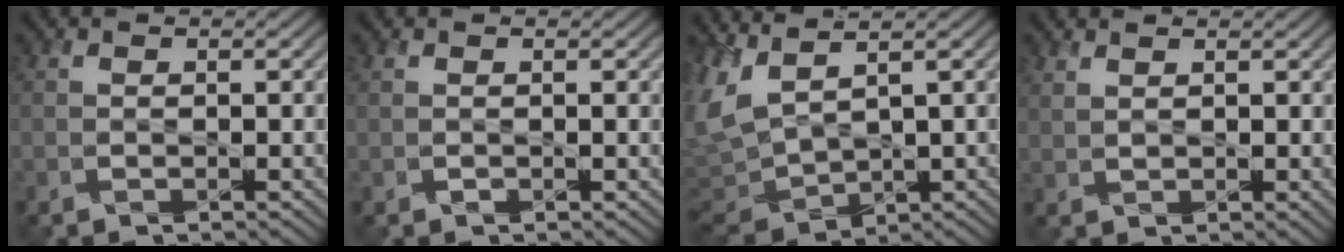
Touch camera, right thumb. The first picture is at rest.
{"total": 0.7, "force": [0.2, 0.1, 0.6], "torque": [-0.012, -0.004, 0.007]}
{"total": 7.5, "force": [1.3, 3.4, 6.6], "torque": [-0.192, -0.014, 0.028]}
{"total": 1.9, "force": [1.4, 0.6, 1.1], "torque": [-0.023, -0.006, 0.035]}